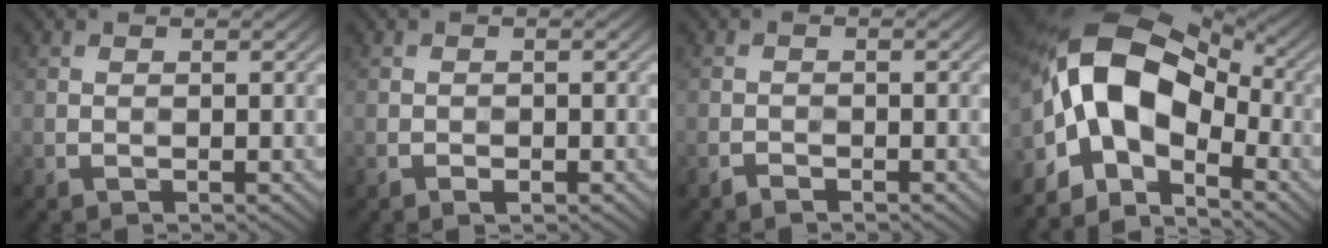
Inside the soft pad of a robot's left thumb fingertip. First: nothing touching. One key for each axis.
{"total": 0.8, "fx": -0.6, "fy": 0.4, "fz": 0.3, "tx": -0.006, "ty": -0.001, "tz": -0.009}
{"total": 1.0, "fx": -0.9, "fy": 0.1, "fz": 0.0, "tx": 0.000, "ty": 0.000, "tz": -0.019}
{"total": 14.9, "fx": -2.5, "fy": 9.0, "fz": 11.7, "tx": -0.228, "ty": 0.010, "tz": -0.060}